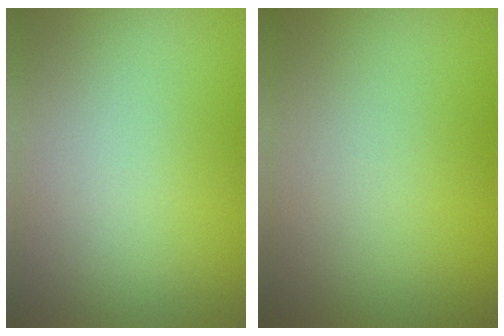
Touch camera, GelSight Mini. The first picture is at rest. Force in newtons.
{"total": 0.0}